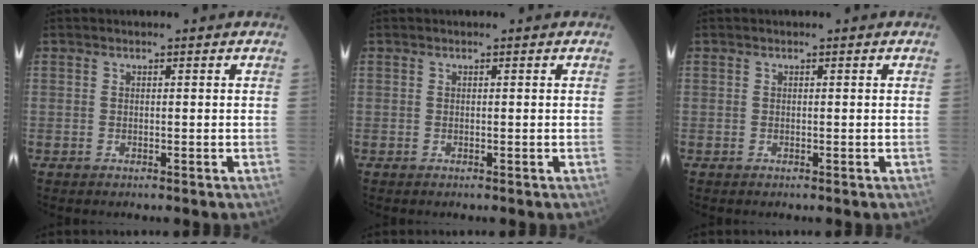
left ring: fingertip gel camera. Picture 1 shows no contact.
{"total": 0.0}
{"total": 0.0}